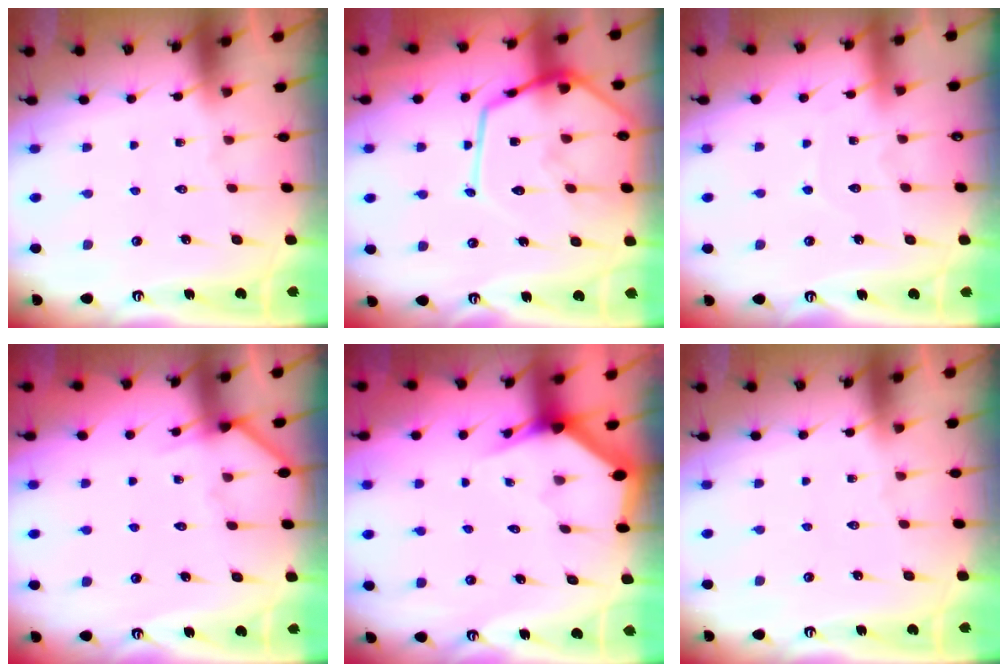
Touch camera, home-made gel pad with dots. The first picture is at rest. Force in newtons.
{"total": 18.2, "press": 18.1, "slide": 1.7}
{"total": 4.9, "press": 4.9, "slide": 0.5}
{"total": 3.1, "press": 3.1, "slide": 0.3}
{"total": 3.0, "press": 3.0, "slide": 0.0}
{"total": 0.0}